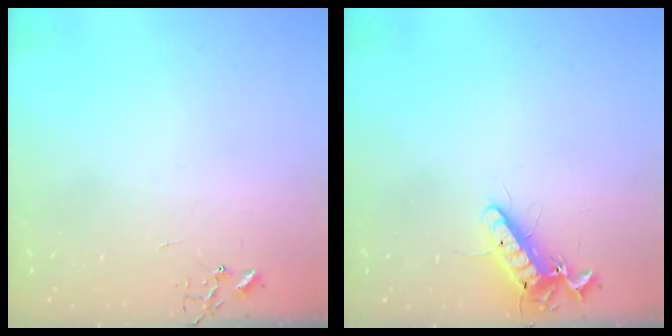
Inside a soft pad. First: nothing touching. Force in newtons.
{"total": 13.1, "press": 12.9, "slide": 2.2}